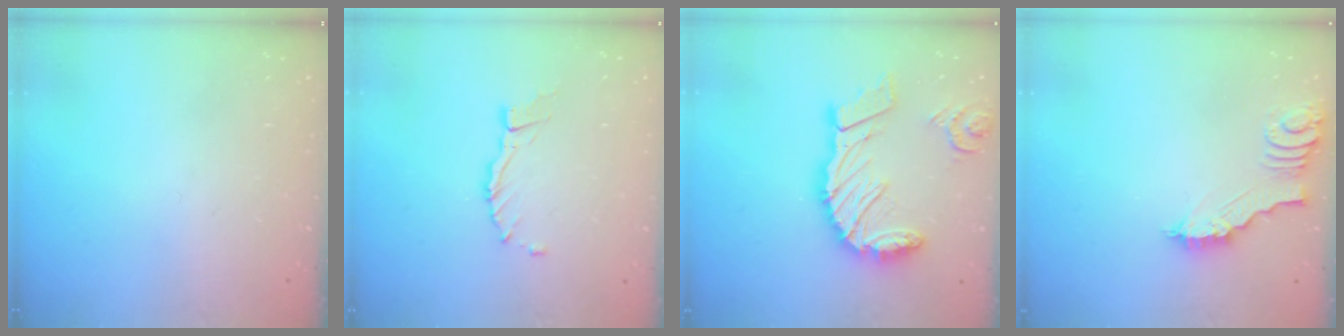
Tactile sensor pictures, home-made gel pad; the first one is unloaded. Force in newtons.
{"total": 6.2, "press": 6.2, "slide": 0.1}
{"total": 21.5, "press": 21.3, "slide": 3.0}
{"total": 3.0, "press": 3.0, "slide": 0.2}